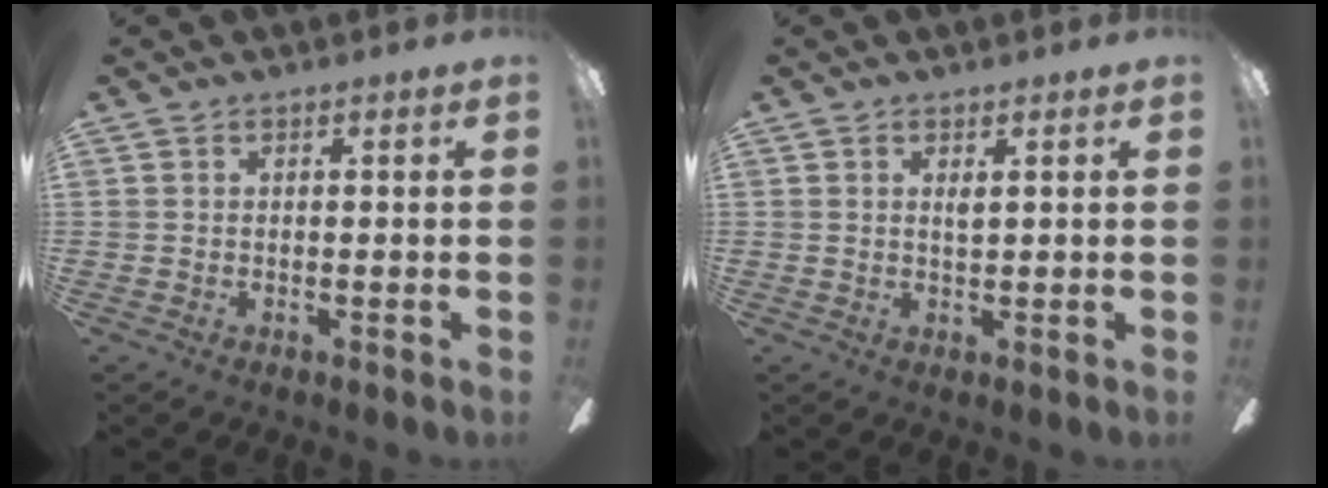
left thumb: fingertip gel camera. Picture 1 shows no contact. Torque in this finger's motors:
{"motor_torque": [-0.10, -0.21, -0.08, 0.29, 0.03]}